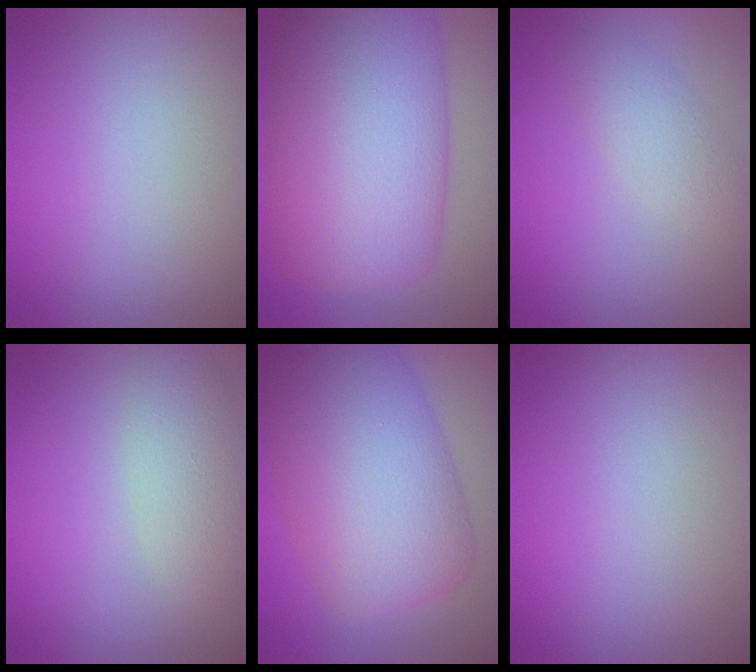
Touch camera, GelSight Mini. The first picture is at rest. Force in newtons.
{"total": 14.6, "press": 14.6, "slide": 0.1}
{"total": 2.2, "press": 2.2, "slide": 0.2}
{"total": 3.3, "press": 3.2, "slide": 0.0}
{"total": 11.7, "press": 11.7, "slide": 0.2}
{"total": 0.0}